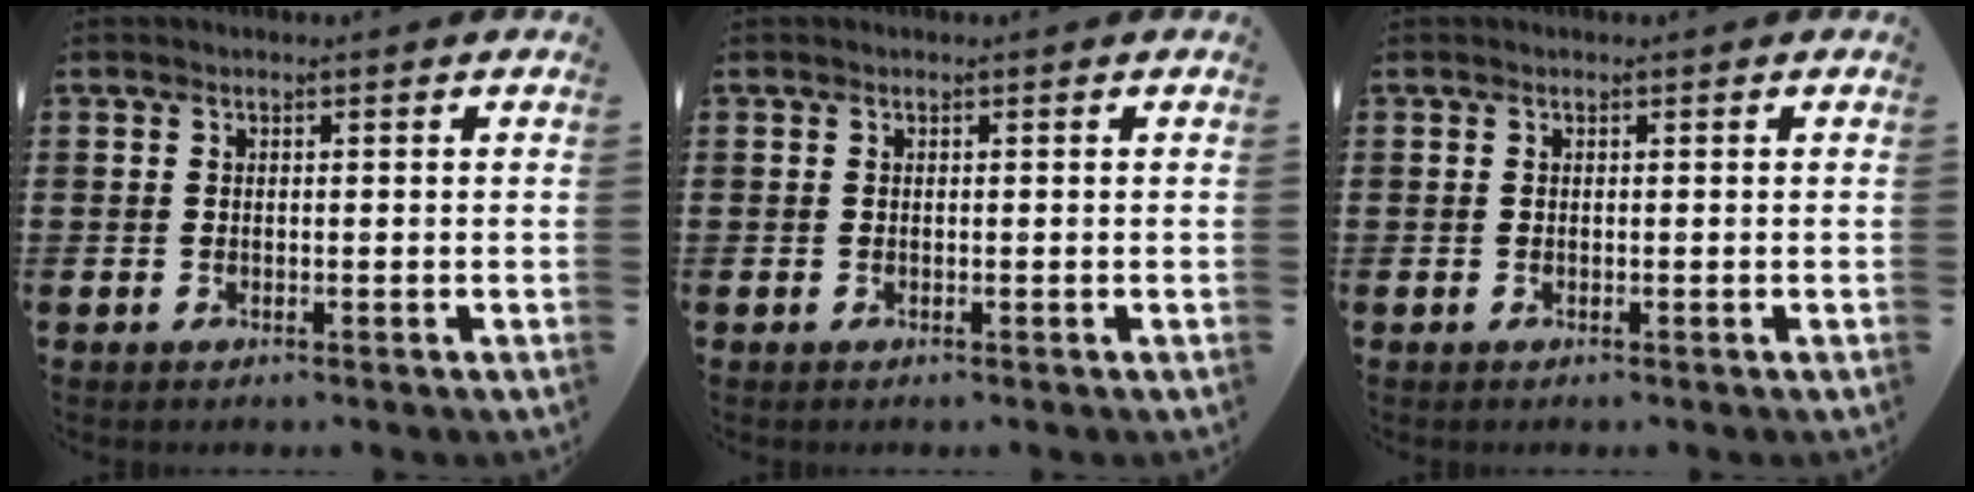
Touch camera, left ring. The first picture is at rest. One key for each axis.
{"total": 0.0}
{"total": 0.0}